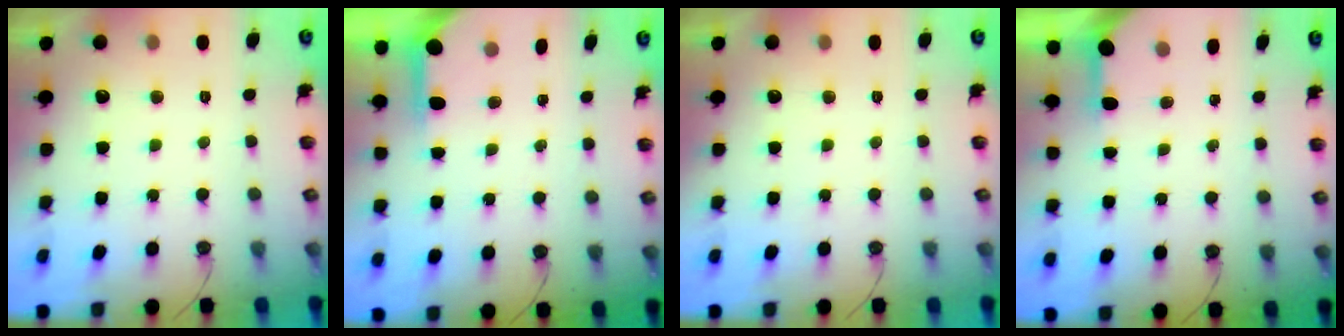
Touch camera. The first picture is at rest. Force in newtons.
{"total": 4.0, "press": 4.0, "slide": 0.4}
{"total": 0.0}
{"total": 3.0, "press": 3.0, "slide": 0.2}